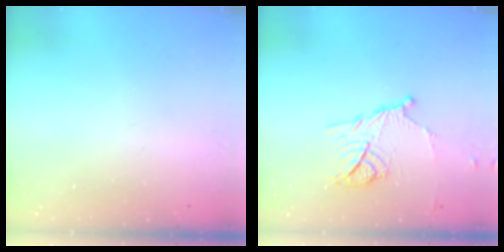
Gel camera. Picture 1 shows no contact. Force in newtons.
{"total": 11.4, "press": 11.3, "slide": 0.7}